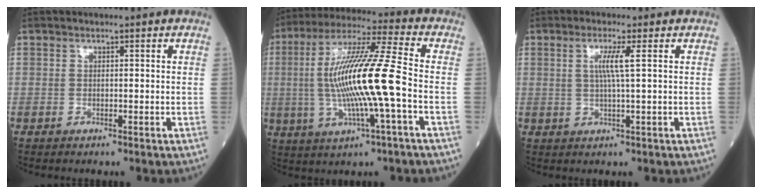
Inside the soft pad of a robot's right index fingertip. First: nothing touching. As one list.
[{"total": 16.0, "force": [-1.6, 0.3, 16.0], "torque": [-0.312, 0.007, -0.035]}, {"total": 3.5, "force": [0.8, -0.6, 3.4], "torque": [-0.067, -0.001, 0.013]}]